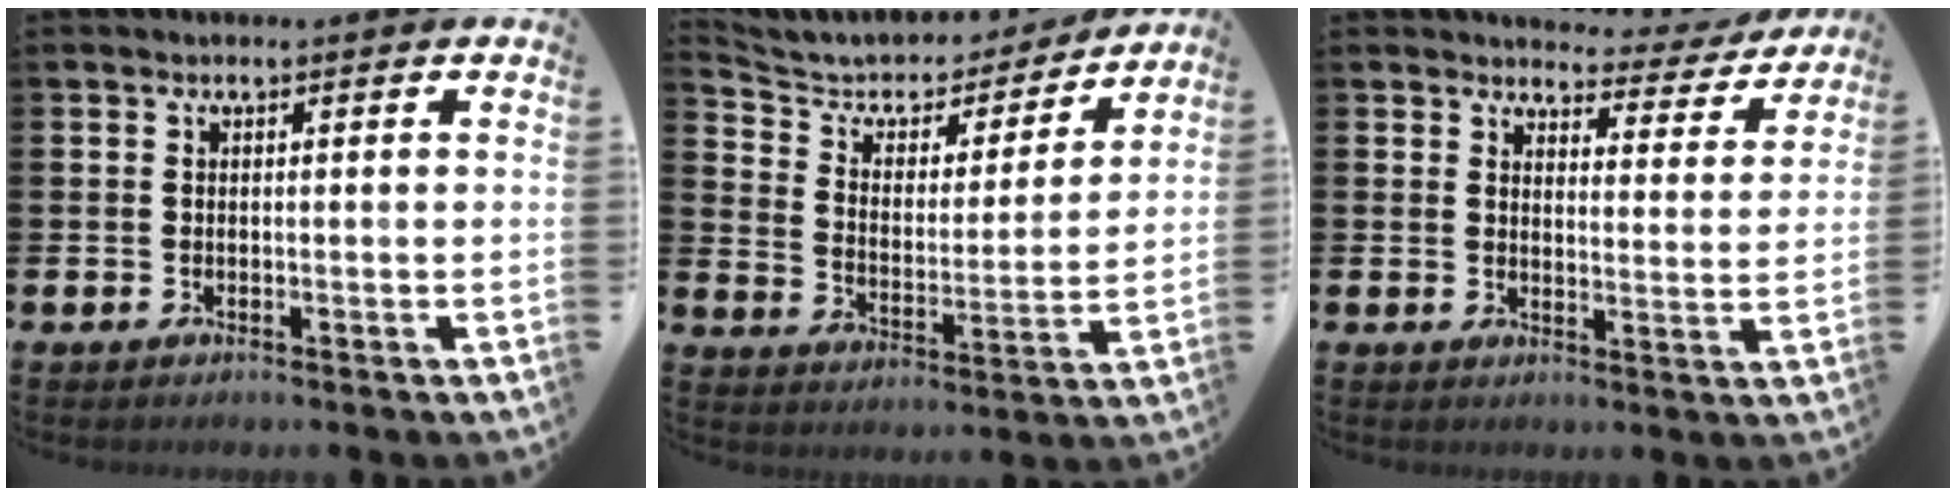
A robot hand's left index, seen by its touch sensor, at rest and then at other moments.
{"total": 6.1, "force": [5.4, 2.5, 1.3], "torque": [-0.064, -0.037, 0.089]}
{"total": 3.6, "force": [3.3, 1.2, 0.3], "torque": [-0.014, -0.029, 0.052]}